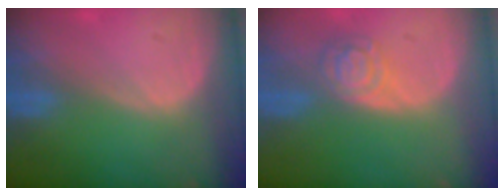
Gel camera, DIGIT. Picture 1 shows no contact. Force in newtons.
{"total": 5.2, "press": 4.6, "slide": 2.4}